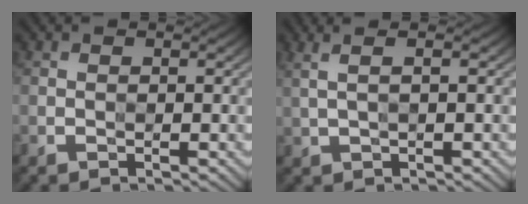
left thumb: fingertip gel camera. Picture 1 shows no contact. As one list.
[{"total": 3.3, "force": [1.3, 1.0, 2.9], "torque": [-0.044, 0.009, 0.005]}]